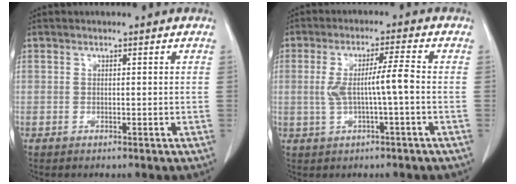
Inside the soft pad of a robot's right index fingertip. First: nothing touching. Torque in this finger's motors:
{"motor_torque": [0.37, -0.08, 0.19, 0.06]}